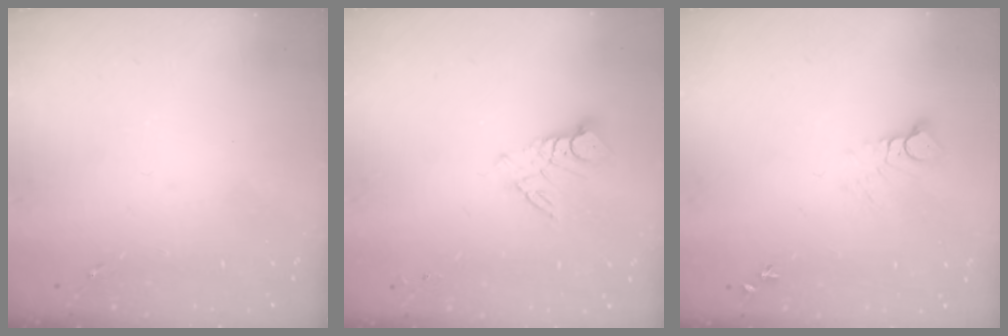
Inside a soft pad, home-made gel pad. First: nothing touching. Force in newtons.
{"total": 8.8, "press": 8.8, "slide": 0.8}
{"total": 5.0, "press": 5.0, "slide": 0.2}